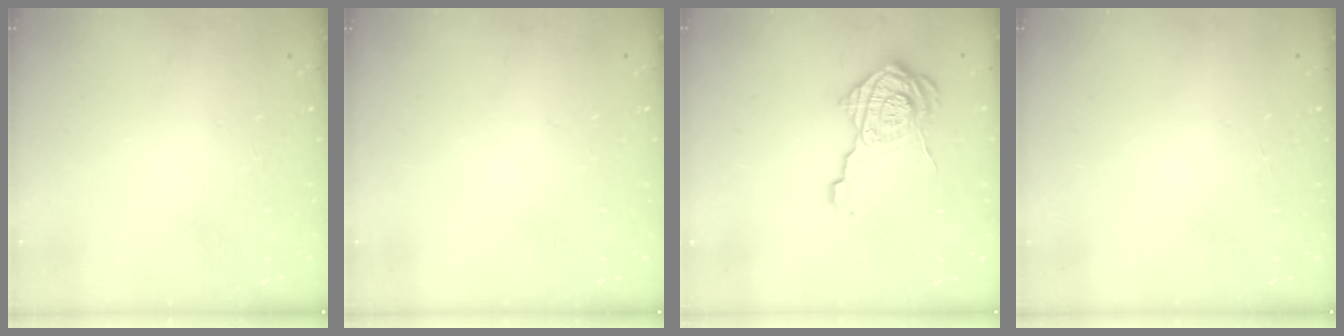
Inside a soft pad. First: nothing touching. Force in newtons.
{"total": 0.0}
{"total": 14.0, "press": 14.0, "slide": 1.0}
{"total": 0.0}